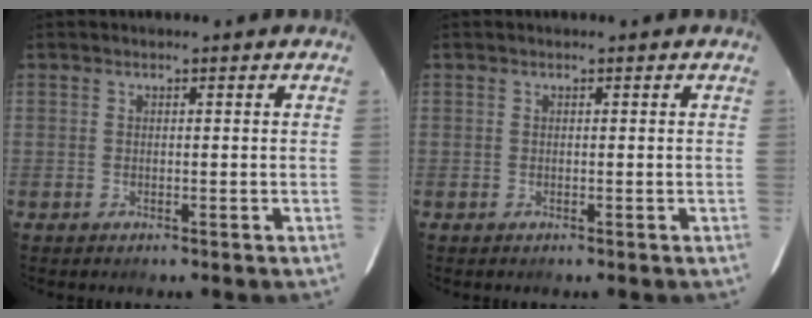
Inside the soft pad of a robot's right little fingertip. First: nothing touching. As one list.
[{"total": 0.0}]